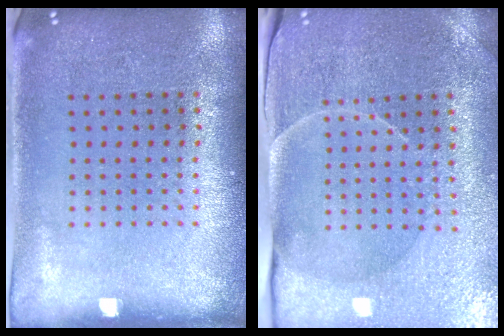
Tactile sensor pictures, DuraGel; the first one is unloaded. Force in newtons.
{"total": 3.5, "press": 3.5, "slide": 0.5}